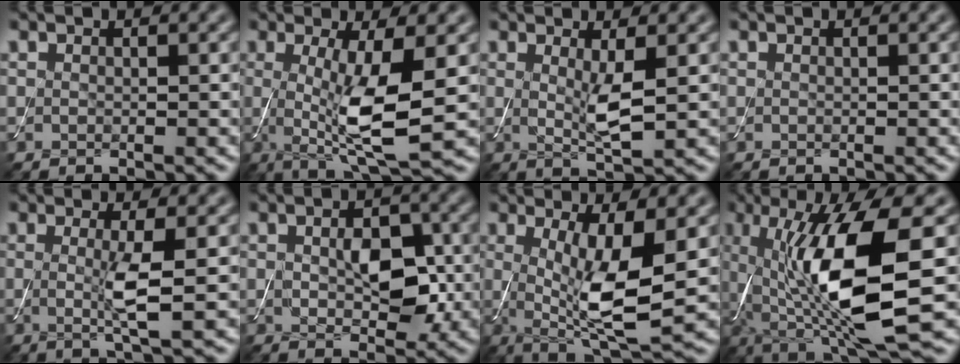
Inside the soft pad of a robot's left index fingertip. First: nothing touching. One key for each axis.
{"total": 7.6, "fx": -0.2, "fy": 1.7, "fz": 7.4, "tx": -0.136, "ty": -0.013, "tz": 0.001}
{"total": 2.9, "fx": 0.5, "fy": 0.5, "fz": 2.8, "tx": -0.058, "ty": -0.012, "tz": 0.013}
{"total": 0.0}
{"total": 3.1, "fx": 0.0, "fy": 0.3, "fz": 3.1, "tx": -0.064, "ty": -0.009, "tz": -0.001}
{"total": 4.7, "fx": 0.2, "fy": 2.8, "fz": 3.7, "tx": -0.067, "ty": -0.004, "tz": 0.007}
{"total": 8.4, "fx": 0.0, "fy": 2.4, "fz": 8.1, "tx": -0.148, "ty": -0.015, "tz": 0.006}
{"total": 12.4, "fx": 0.2, "fy": 3.1, "fz": 12.0, "tx": -0.208, "ty": -0.014, "tz": 0.014}